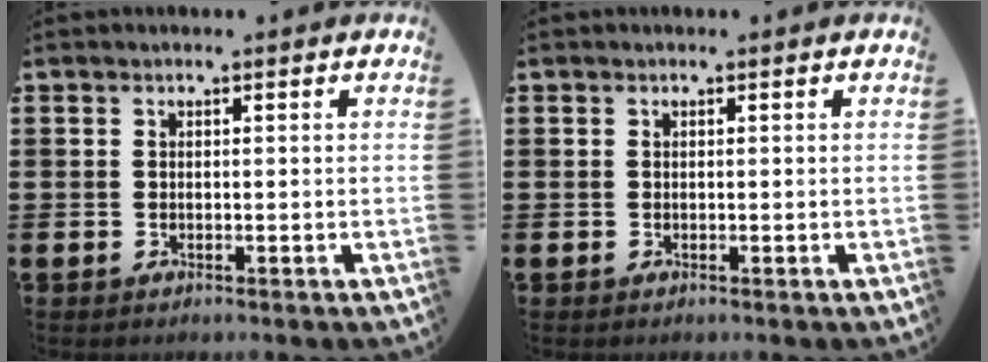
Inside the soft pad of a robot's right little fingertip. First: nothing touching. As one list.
[{"total": 0.0}]